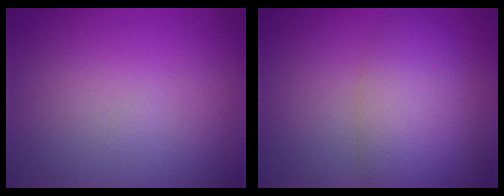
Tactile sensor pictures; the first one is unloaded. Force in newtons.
{"total": 5.5, "press": 5.5, "slide": 0.4}